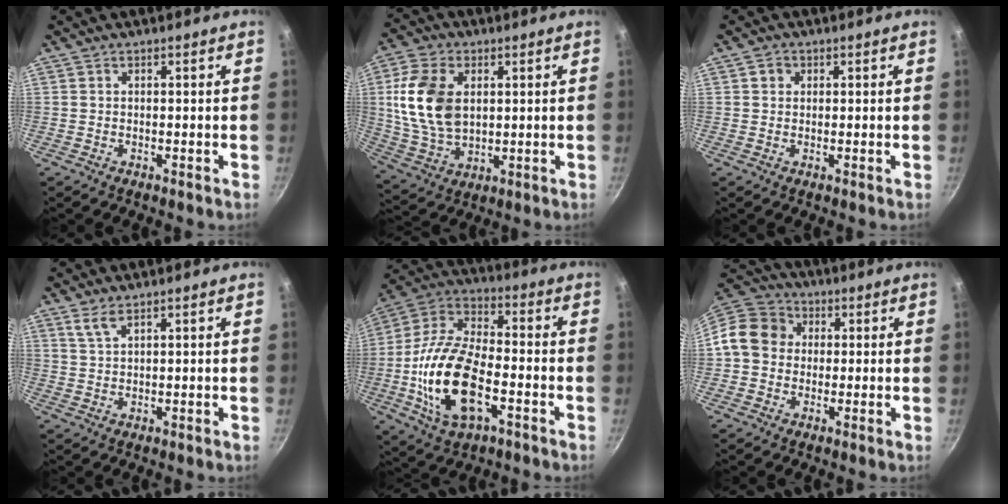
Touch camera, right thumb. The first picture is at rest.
{"total": 14.7, "force": [2.6, 9.7, 10.7], "torque": [-0.194, -0.008, 0.058]}
{"total": 1.9, "force": [0.6, 1.6, 0.8], "torque": [-0.008, 0.003, 0.008]}
{"total": 2.9, "force": [2.0, 0.6, 2.0], "torque": [-0.042, -0.009, 0.045]}
{"total": 19.4, "force": [-4.9, 9.7, 16.0], "torque": [-0.304, 0.027, -0.102]}
{"total": 10.9, "force": [0.7, 9.5, 5.2], "torque": [-0.071, 0.027, -0.010]}